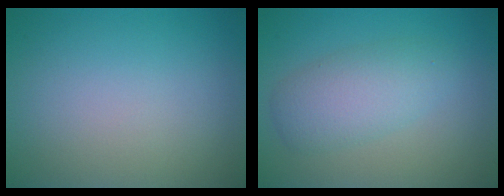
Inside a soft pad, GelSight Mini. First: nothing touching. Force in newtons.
{"total": 3.8, "press": 3.8, "slide": 0.2}